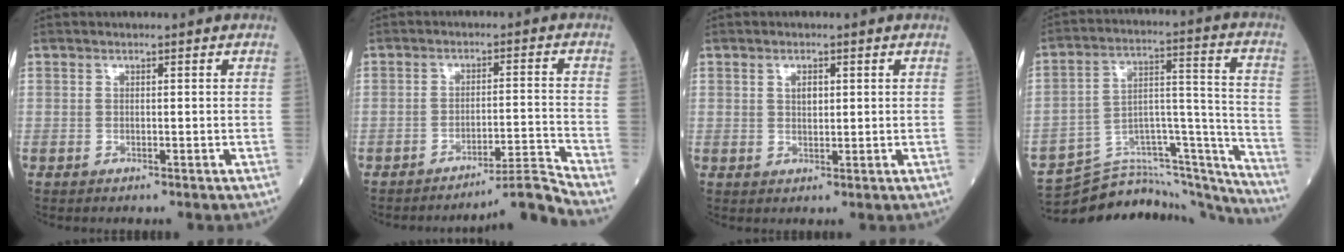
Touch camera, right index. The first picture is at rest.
{"total": 7.2, "force": [-6.2, -3.7, 0.1], "torque": [0.007, 0.012, -0.101]}
{"total": 1.9, "force": [0.8, 1.0, 1.5], "torque": [-0.025, 0.002, 0.015]}
{"total": 23.5, "force": [-22.9, 3.2, 4.1], "torque": [-0.039, 0.059, -0.332]}